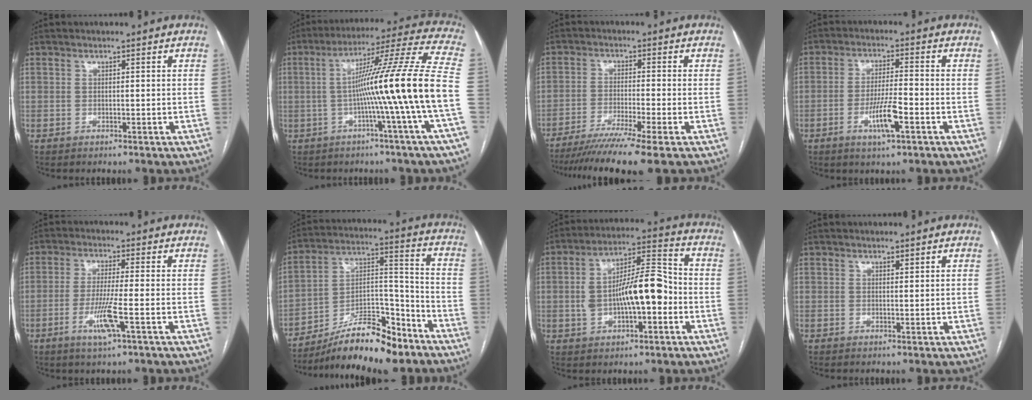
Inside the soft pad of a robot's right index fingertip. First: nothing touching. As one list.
[{"total": 18.2, "force": [-3.0, -3.3, 17.6], "torque": [-0.262, 0.003, -0.061]}, {"total": 10.9, "force": [-8.3, -1.8, 6.8], "torque": [-0.098, -0.032, -0.130]}, {"total": 6.5, "force": [-2.7, 0.6, 5.9], "torque": [-0.112, -0.007, -0.048]}, {"total": 6.1, "force": [-2.3, -0.3, 5.7], "torque": [-0.113, -0.015, -0.045]}, {"total": 16.0, "force": [-12.5, 3.7, 9.4], "torque": [-0.156, 0.025, -0.210]}, {"total": 12.5, "force": [-1.5, 4.2, 11.7], "torque": [-0.209, 0.032, -0.020]}, {"total": 0.6, "force": [0.5, 0.1, 0.3], "torque": [-0.008, -0.003, 0.008]}]